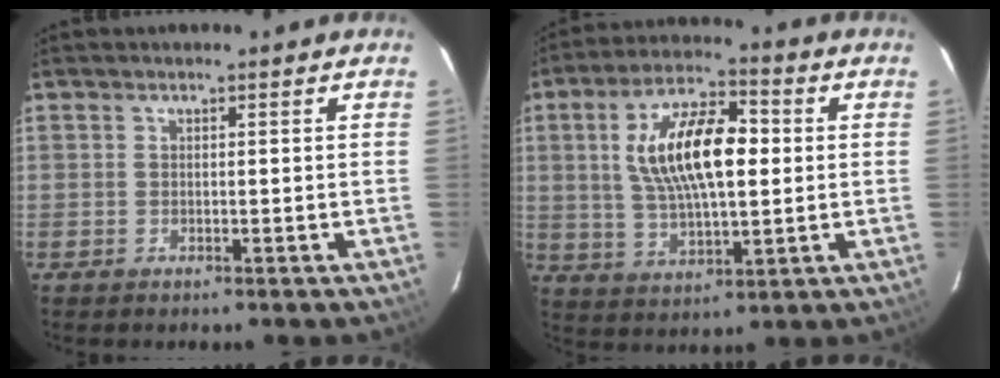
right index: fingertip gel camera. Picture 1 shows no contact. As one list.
[{"total": 15.5, "force": [2.1, 6.5, 13.9], "torque": [-0.257, 0.016, 0.039]}]